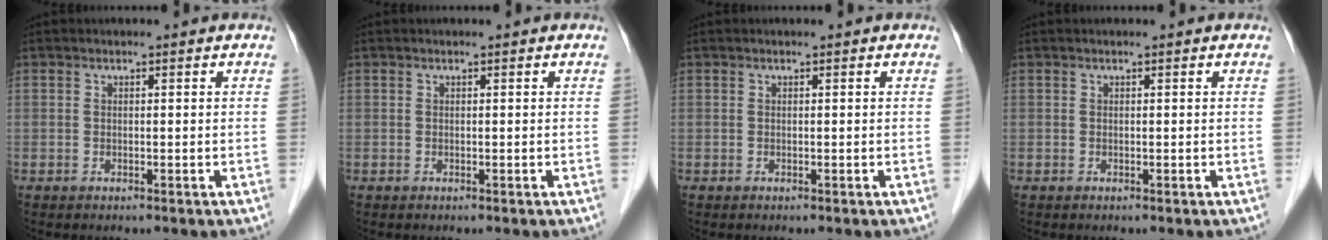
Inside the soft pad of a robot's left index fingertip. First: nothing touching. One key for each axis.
{"total": 0.0}
{"total": 0.0}
{"total": 0.0}